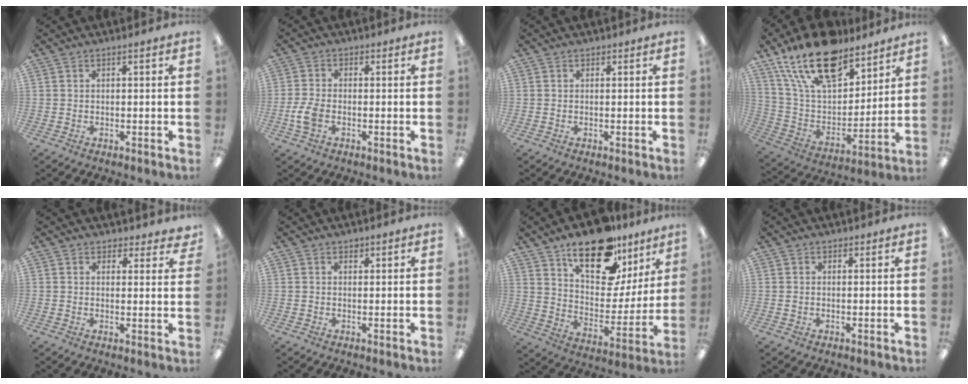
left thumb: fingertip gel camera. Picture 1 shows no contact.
{"total": 5.6, "force": [-1.7, 3.7, 3.9], "torque": [-0.087, 0.005, -0.033]}
{"total": 0.0}
{"total": 21.5, "force": [15.1, 10.2, 11.4], "torque": [-0.216, -0.078, 0.271]}
{"total": 2.6, "force": [2.0, 1.6, 0.5], "torque": [0.002, -0.009, 0.035]}
{"total": 0.9, "force": [0.7, 0.5, 0.2], "torque": [-0.003, 0.002, 0.013]}
{"total": 20.4, "force": [14.3, 9.4, 11.1], "torque": [-0.170, -0.088, 0.247]}
{"total": 0.6, "force": [0.3, 0.5, 0.1], "torque": [-0.003, 0.003, 0.004]}